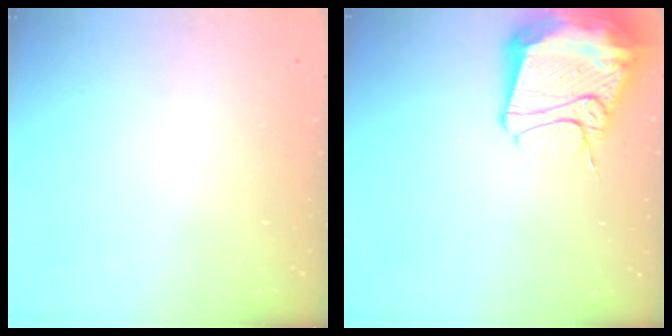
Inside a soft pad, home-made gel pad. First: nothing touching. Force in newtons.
{"total": 19.1, "press": 19.0, "slide": 1.9}